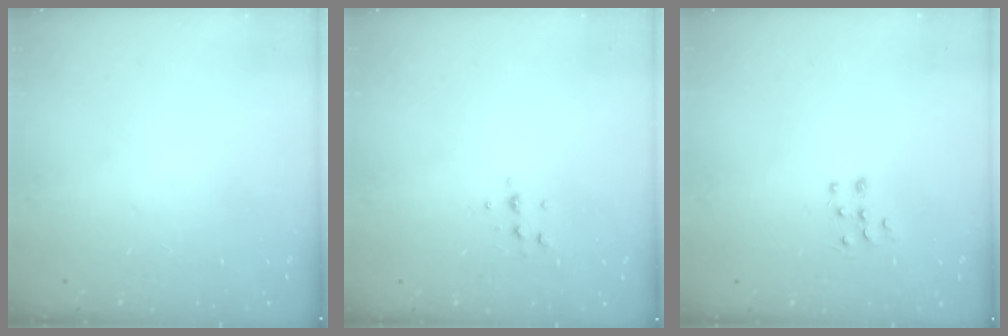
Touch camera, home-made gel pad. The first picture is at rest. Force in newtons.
{"total": 4.7, "press": 4.4, "slide": 1.6}
{"total": 6.4, "press": 6.3, "slide": 0.8}